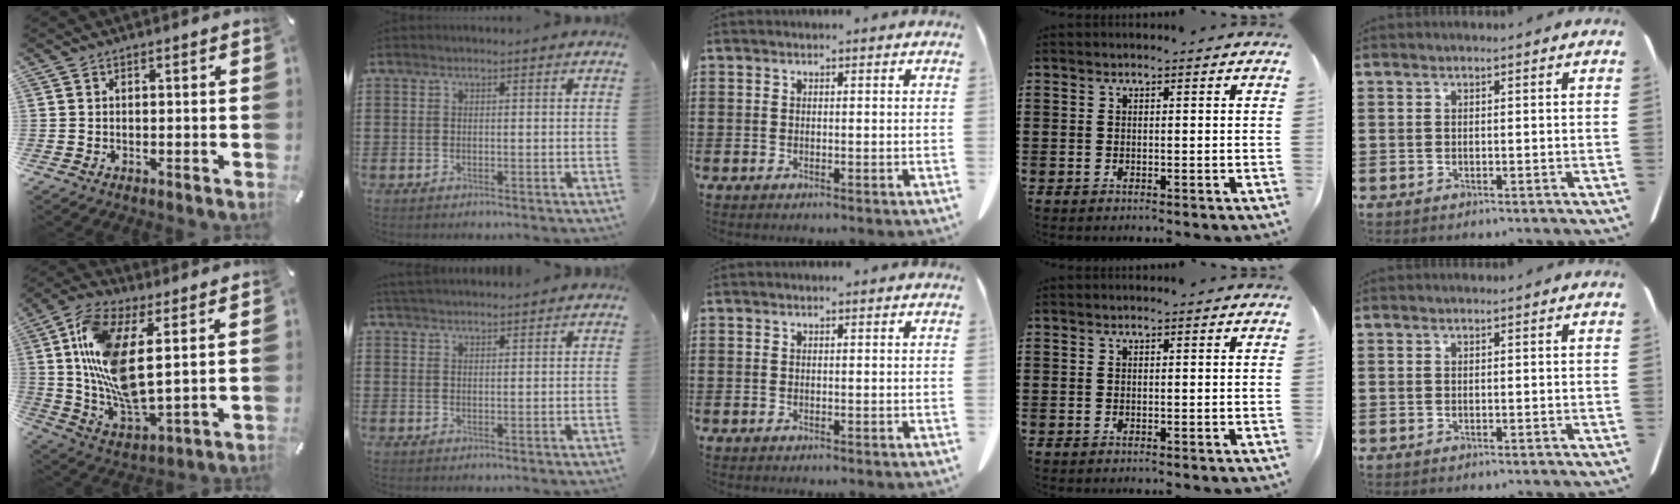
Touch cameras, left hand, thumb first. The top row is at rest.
{"thumb": {"total": 15.1, "force": [4.5, 6.5, 12.9], "torque": [-0.292, -0.022, 0.081]}, "index": {"total": 2.3, "force": [2.3, 0.0, 0.1], "torque": [-0.008, -0.001, 0.045]}}